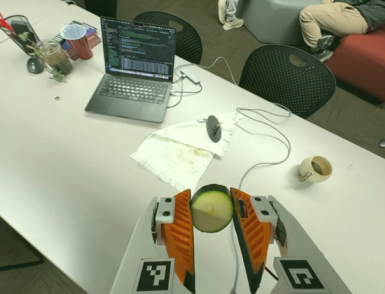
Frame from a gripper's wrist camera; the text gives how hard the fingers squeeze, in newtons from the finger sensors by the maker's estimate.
{"total": 10.4, "left": 10.9, "right": 9.9}